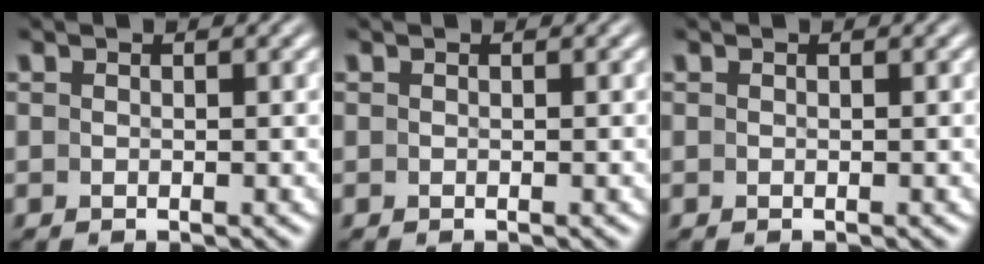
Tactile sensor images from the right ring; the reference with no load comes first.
{"total": 0.0}
{"total": 0.0}